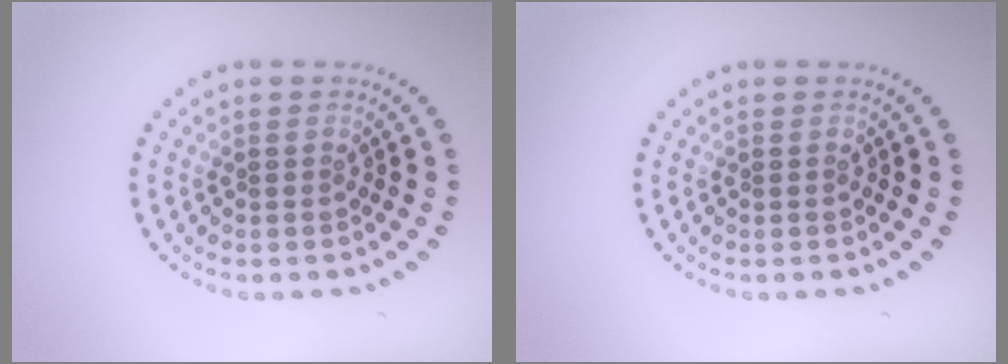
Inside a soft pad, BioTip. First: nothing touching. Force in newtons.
{"total": 0.0}